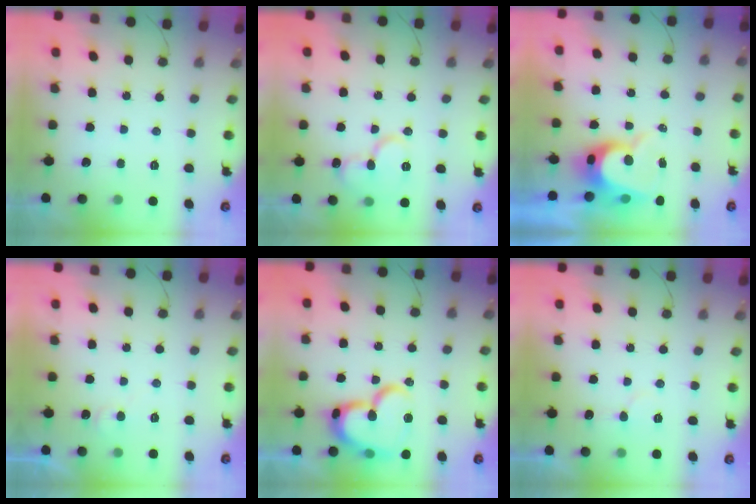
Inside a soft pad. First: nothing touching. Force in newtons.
{"total": 12.2, "press": 12.0, "slide": 1.9}
{"total": 9.5, "press": 9.5, "slide": 0.7}
{"total": 5.3, "press": 5.3, "slide": 0.5}
{"total": 20.0, "press": 19.9, "slide": 2.5}
{"total": 5.0, "press": 5.0, "slide": 0.3}